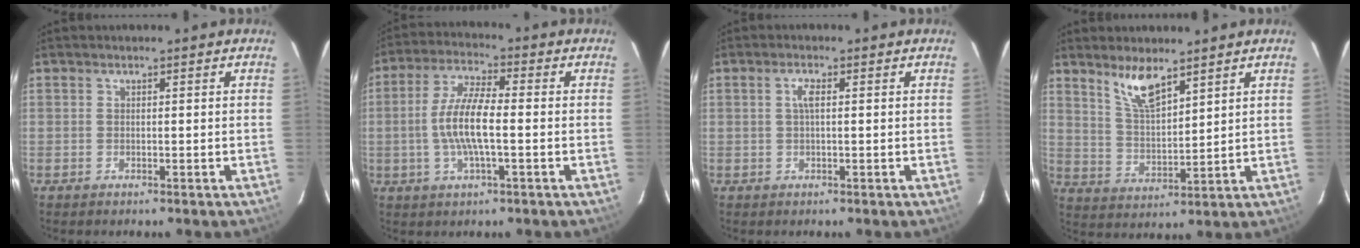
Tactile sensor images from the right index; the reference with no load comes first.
{"total": 9.4, "force": [-1.4, 2.2, 9.0], "torque": [-0.181, 0.004, -0.029]}
{"total": 2.0, "force": [0.3, 0.4, 1.9], "torque": [-0.038, 0.004, 0.004]}
{"total": 7.6, "force": [5.5, 2.1, 4.7], "torque": [-0.089, -0.003, 0.116]}